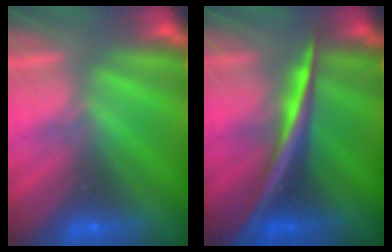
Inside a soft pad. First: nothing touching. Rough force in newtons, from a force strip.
{"total": 2.8}